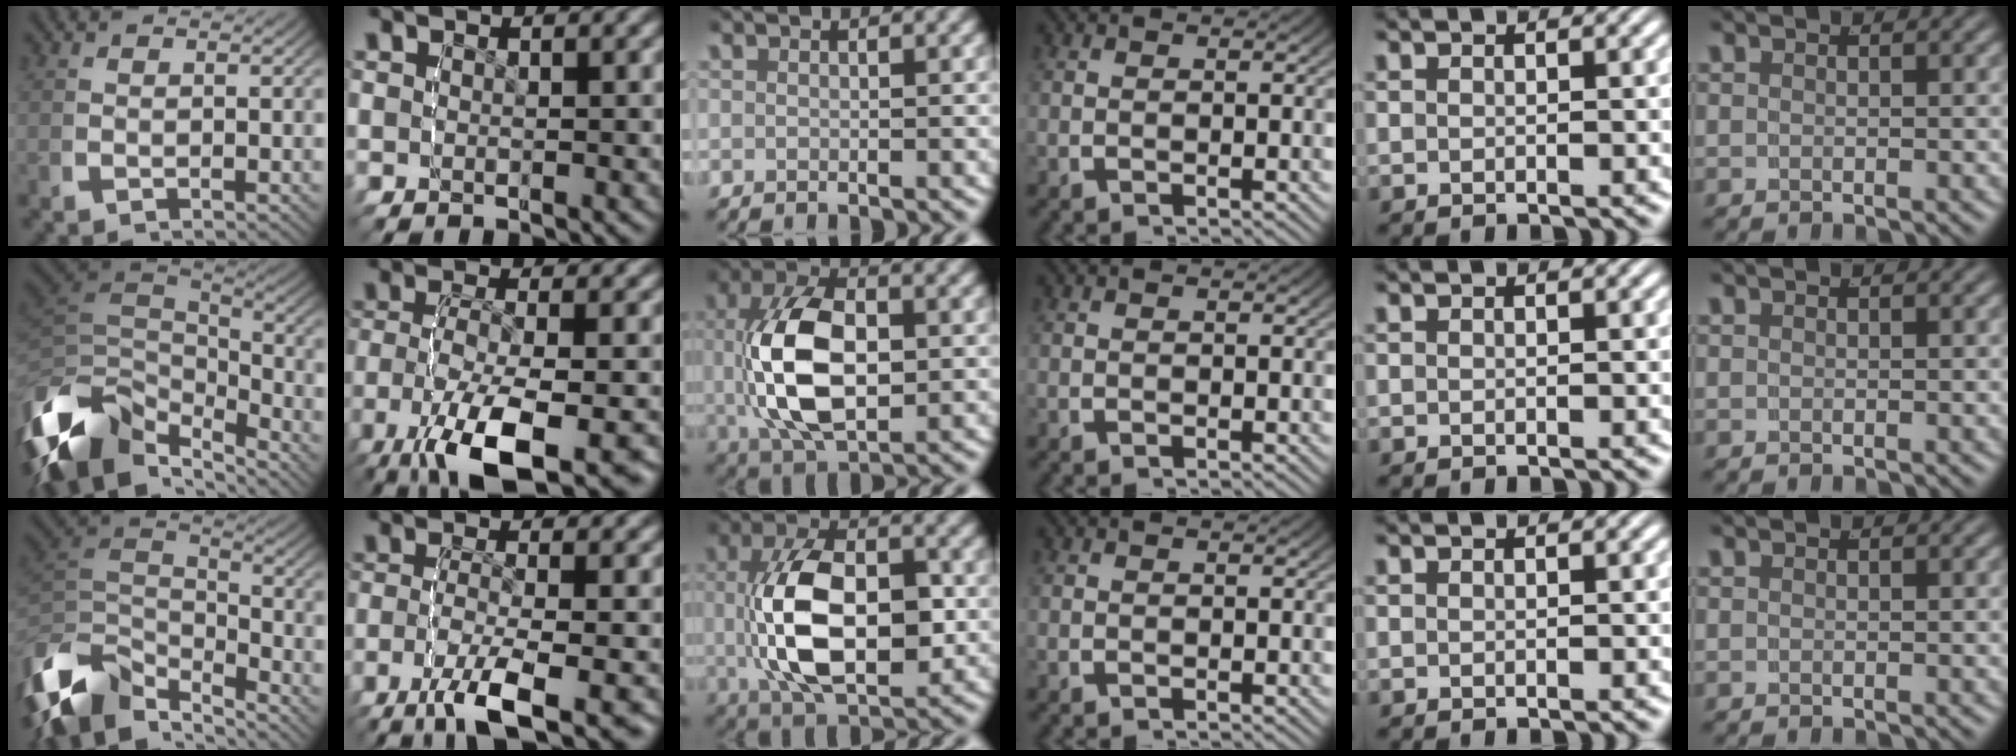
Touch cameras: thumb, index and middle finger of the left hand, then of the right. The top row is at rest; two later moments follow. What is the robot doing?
{"motion": "lift_and_place", "object": "bottle cap"}